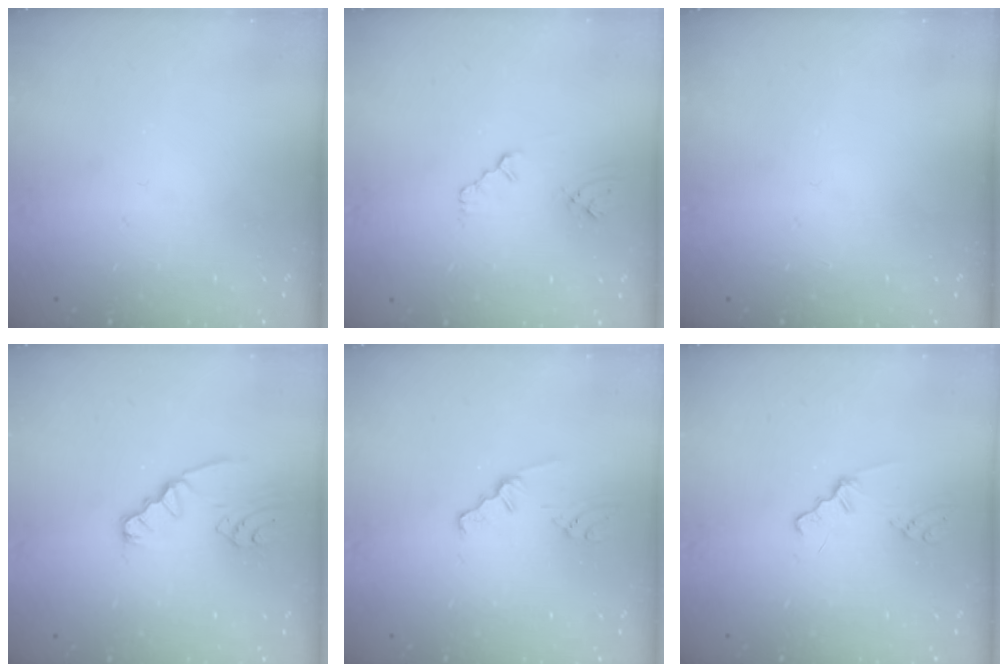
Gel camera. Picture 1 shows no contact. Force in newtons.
{"total": 2.4, "press": 2.3, "slide": 0.4}
{"total": 0.0}
{"total": 2.3, "press": 2.2, "slide": 0.3}
{"total": 1.8, "press": 1.7, "slide": 0.3}
{"total": 0.8, "press": 0.8, "slide": 0.2}